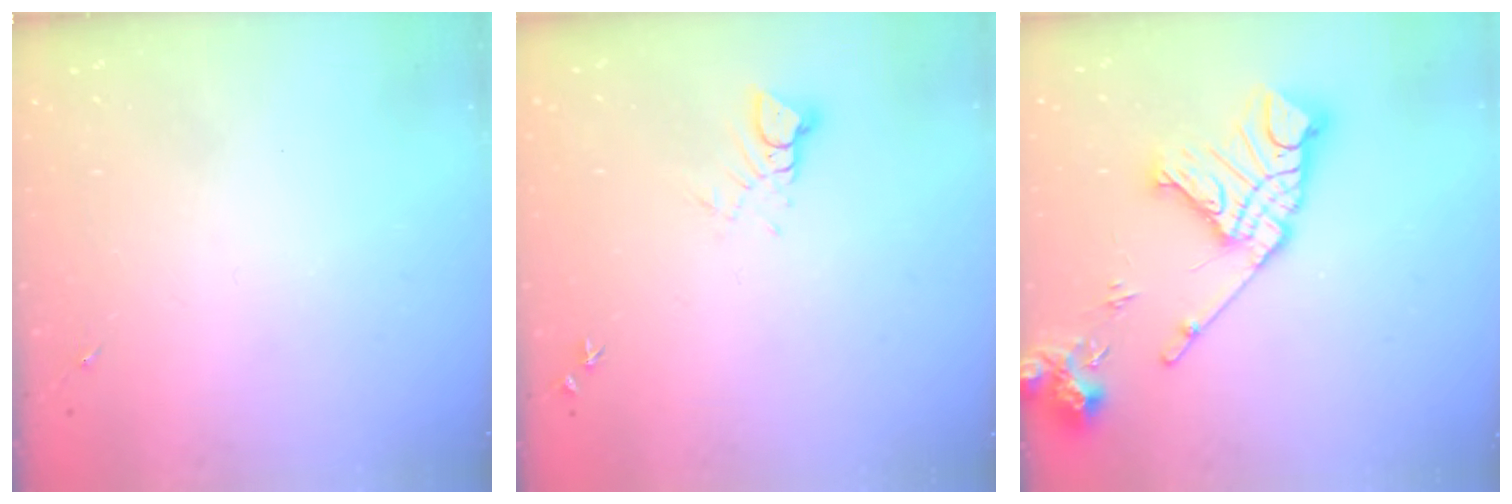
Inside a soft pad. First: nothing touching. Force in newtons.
{"total": 4.1, "press": 4.1, "slide": 0.2}
{"total": 19.0, "press": 18.8, "slide": 2.3}